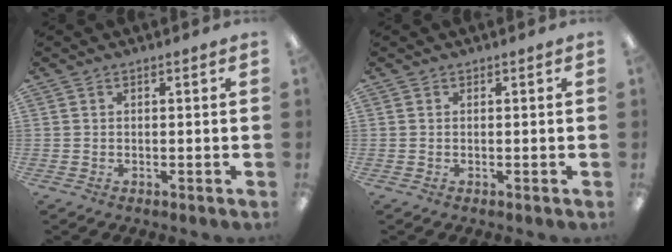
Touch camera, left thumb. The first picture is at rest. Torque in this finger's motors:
{"motor_torque": [-0.02, 0.02, -0.03, 0.02, 0.00]}